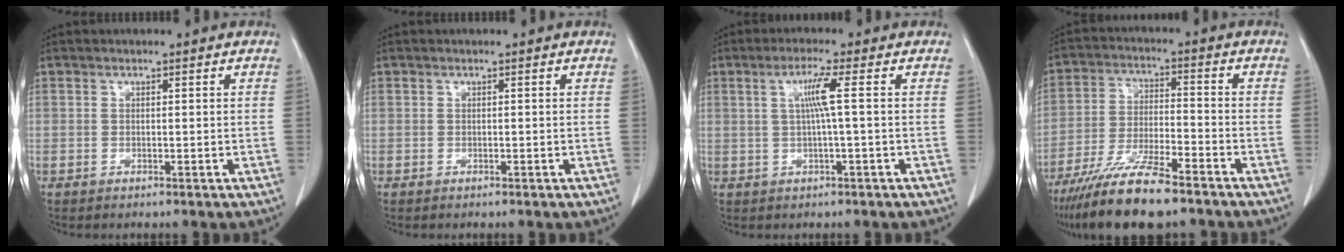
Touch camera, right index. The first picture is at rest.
{"total": 0.0}
{"total": 4.1, "force": [0.8, -0.8, 3.9], "torque": [-0.078, 0.005, 0.016]}
{"total": 11.4, "force": [-8.8, 1.8, 7.1], "torque": [-0.132, -0.027, -0.160]}